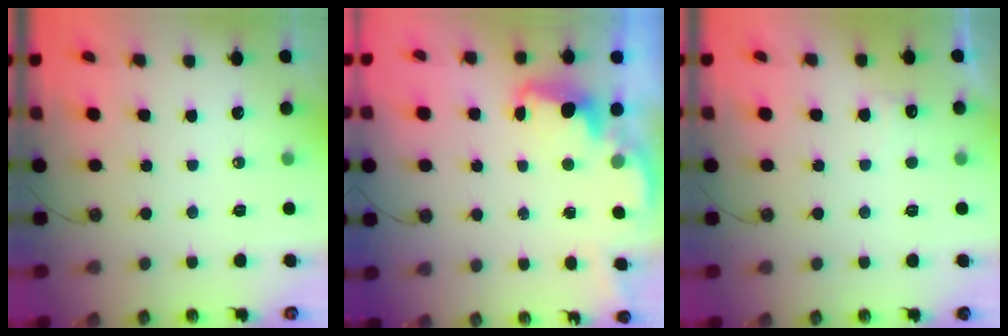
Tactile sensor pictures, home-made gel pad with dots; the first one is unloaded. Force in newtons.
{"total": 2.6, "press": 2.6, "slide": 0.5}
{"total": 5.9, "press": 5.7, "slide": 1.4}